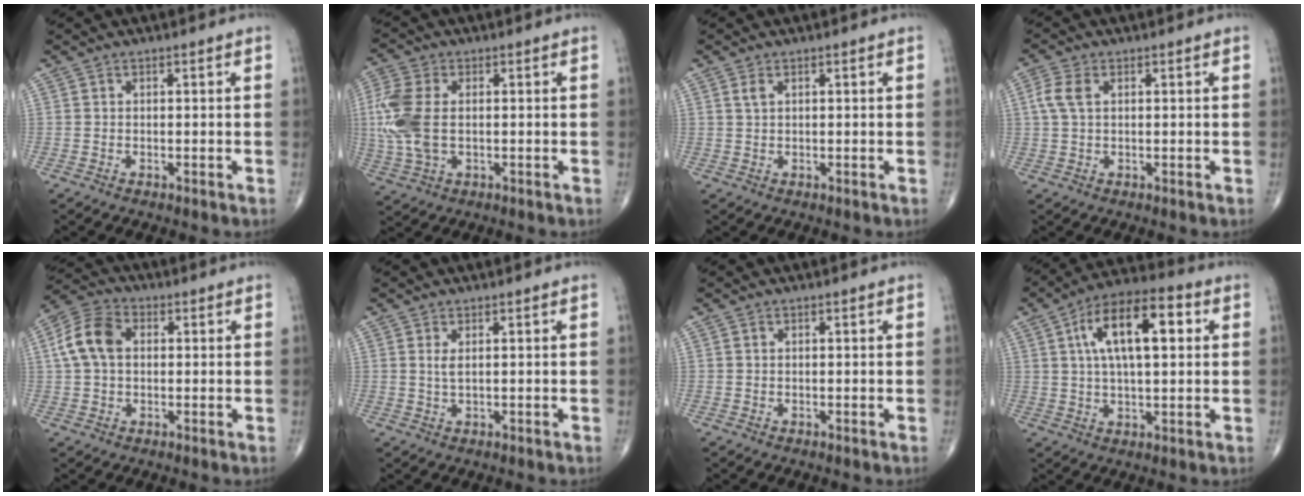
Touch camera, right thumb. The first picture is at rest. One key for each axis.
{"total": 10.9, "fx": 0.3, "fy": 6.4, "fz": 8.8, "tx": -0.230, "ty": 0.005, "tz": 0.007}
{"total": 1.3, "fx": 0.6, "fy": 0.7, "fz": 1.0, "tx": -0.022, "ty": 0.006, "tz": 0.015}
{"total": 4.0, "fx": 1.0, "fy": 2.4, "fz": 3.1, "tx": -0.083, "ty": 0.012, "tz": 0.019}
{"total": 9.0, "fx": 1.3, "fy": 6.2, "fz": 6.4, "tx": -0.128, "ty": 0.024, "tz": 0.018}
{"total": 1.7, "fx": 0.5, "fy": 0.4, "fz": 1.5, "tx": -0.034, "ty": -0.004, "tz": 0.015}
{"total": 0.0}
{"total": 15.1, "fx": 3.9, "fy": 6.4, "fz": 13.1, "tx": -0.212, "ty": 0.017, "tz": 0.058}